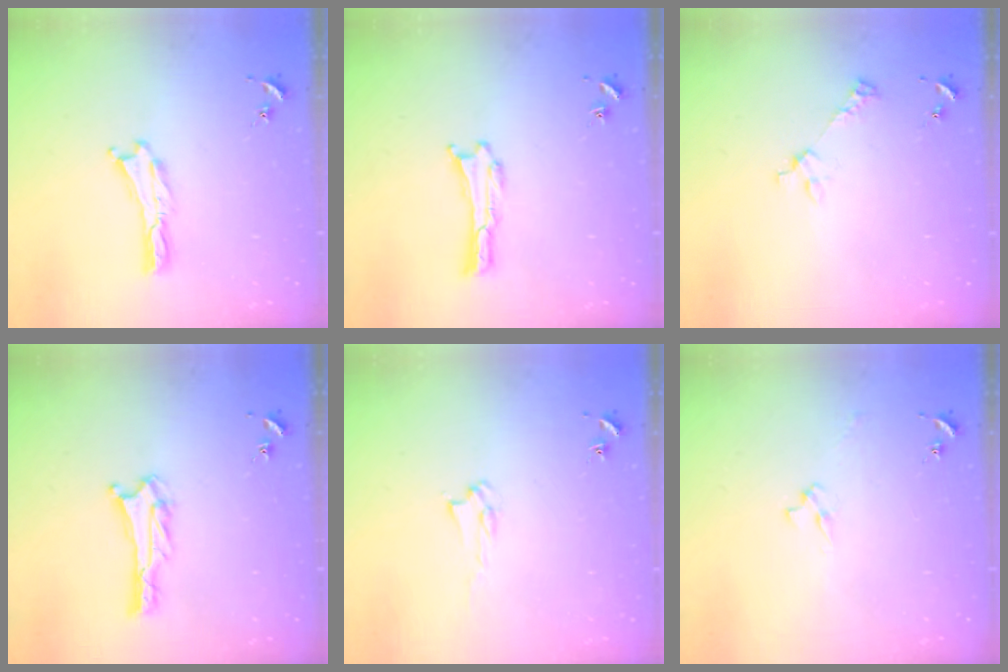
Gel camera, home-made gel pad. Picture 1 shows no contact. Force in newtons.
{"total": 0.0}
{"total": 2.6, "press": 2.6, "slide": 0.3}
{"total": 3.4, "press": 3.4, "slide": 0.2}
{"total": 1.6, "press": 1.6, "slide": 0.2}
{"total": 2.4, "press": 2.4, "slide": 0.3}